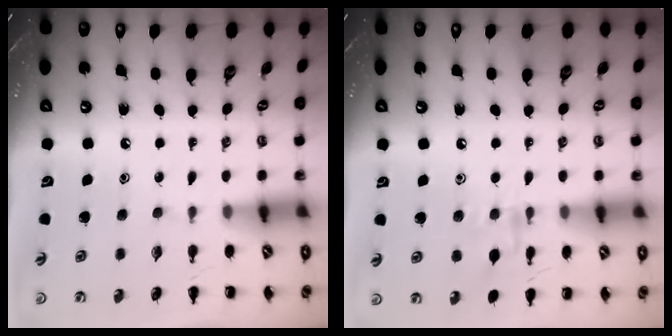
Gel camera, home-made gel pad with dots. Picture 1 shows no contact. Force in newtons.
{"total": 7.7, "press": 7.6, "slide": 0.8}